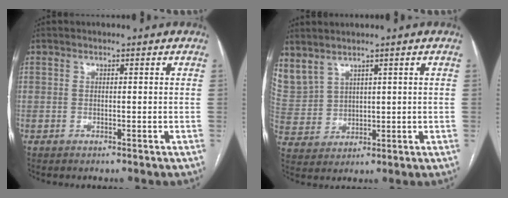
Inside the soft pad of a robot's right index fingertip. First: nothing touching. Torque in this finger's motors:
{"motor_torque": [-0.24, 0.39, 0.00, 0.01]}